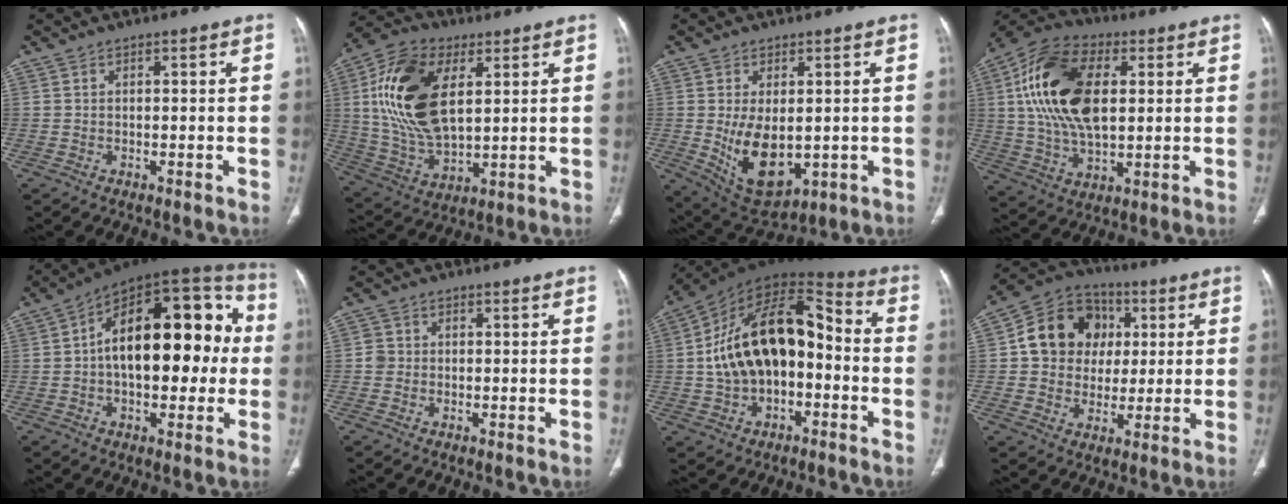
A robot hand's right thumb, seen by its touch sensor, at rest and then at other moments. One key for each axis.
{"total": 20.1, "fx": 5.1, "fy": 11.1, "fz": 16.0, "tx": -0.303, "ty": -0.014, "tz": 0.096}
{"total": 11.3, "fx": -0.7, "fy": 6.5, "fz": 9.2, "tx": -0.141, "ty": -0.017, "tz": 0.016}
{"total": 20.4, "fx": 4.0, "fy": 11.5, "fz": 16.4, "tx": -0.304, "ty": 0.001, "tz": 0.067}
{"total": 24.6, "fx": 1.1, "fy": 12.9, "fz": 21.0, "tx": -0.277, "ty": 0.043, "tz": 0.004}
{"total": 2.2, "fx": -0.3, "fy": 2.1, "fz": 0.6, "tx": 0.001, "ty": 0.007, "tz": -0.009}
{"total": 20.5, "fx": -1.2, "fy": 12.3, "fz": 16.3, "tx": -0.259, "ty": 0.052, "tz": -0.022}
{"total": 14.6, "fx": 2.7, "fy": 12.7, "fz": 6.7, "tx": -0.080, "ty": 0.011, "tz": 0.040}